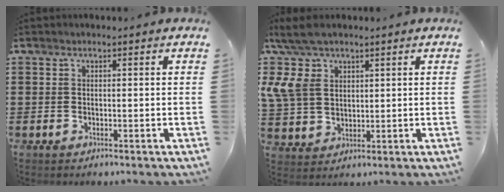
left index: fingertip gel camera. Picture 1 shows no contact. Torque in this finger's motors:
{"motor_torque": [2.00, -0.14, 0.86, 0.21]}